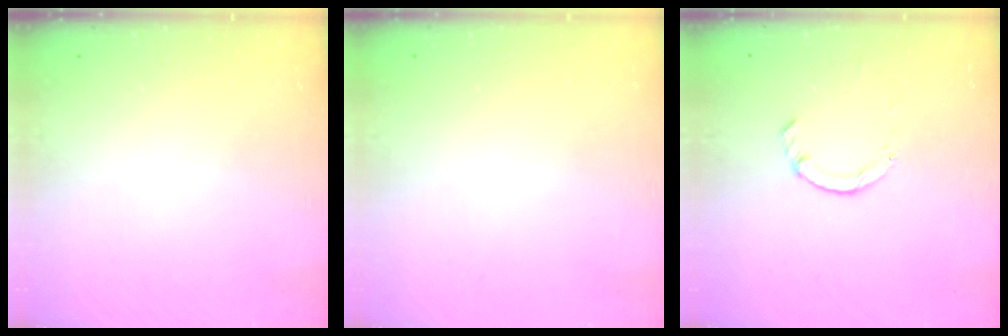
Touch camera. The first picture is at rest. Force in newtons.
{"total": 2.6, "press": 2.6, "slide": 0.2}
{"total": 1.0, "press": 1.0, "slide": 0.3}